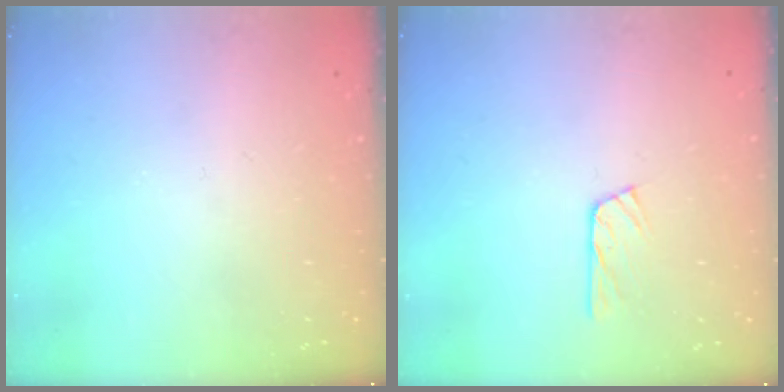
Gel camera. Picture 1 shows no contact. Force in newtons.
{"total": 5.0, "press": 4.9, "slide": 0.6}